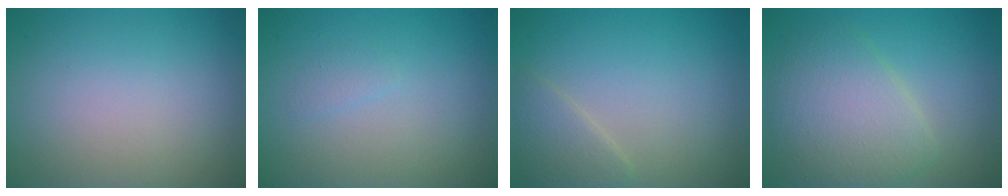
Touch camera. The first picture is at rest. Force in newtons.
{"total": 0.8, "press": 0.8, "slide": 0.0}
{"total": 2.1, "press": 2.1, "slide": 0.1}
{"total": 5.8, "press": 5.8, "slide": 0.2}